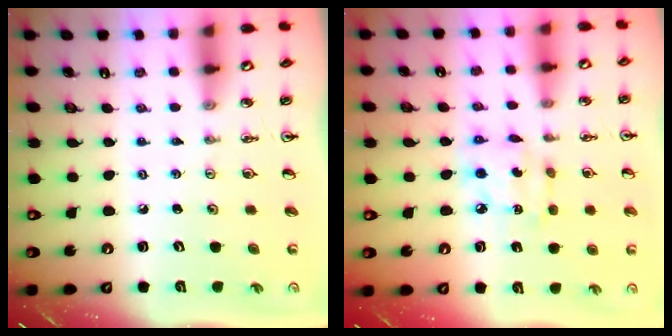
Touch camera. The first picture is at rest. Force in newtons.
{"total": 7.6, "press": 7.5, "slide": 0.4}